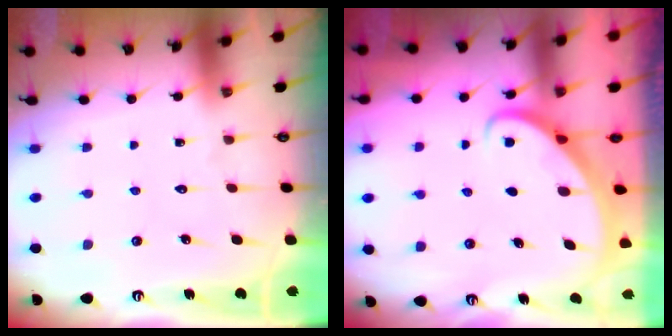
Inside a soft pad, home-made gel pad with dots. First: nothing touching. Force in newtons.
{"total": 3.0, "press": 3.0, "slide": 0.2}